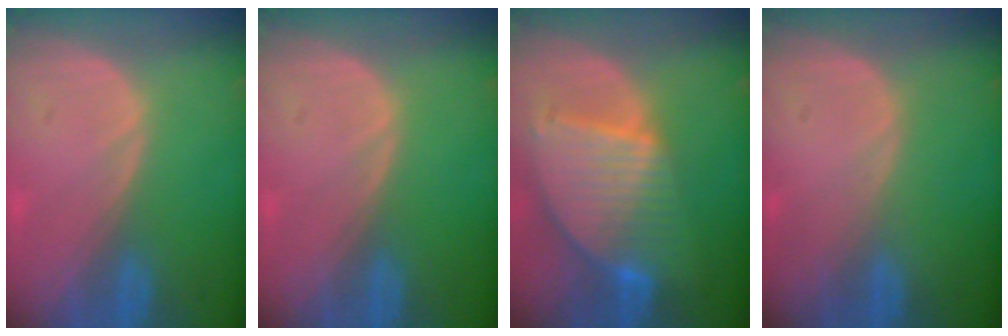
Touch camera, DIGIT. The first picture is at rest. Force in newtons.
{"total": 0.0}
{"total": 9.4, "press": 8.1, "slide": 4.9}
{"total": 0.0}